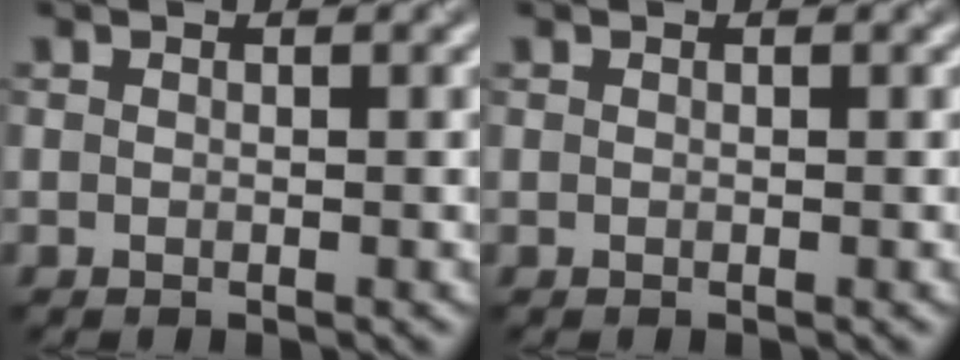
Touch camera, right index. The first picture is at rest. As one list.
[{"total": 0.0}]